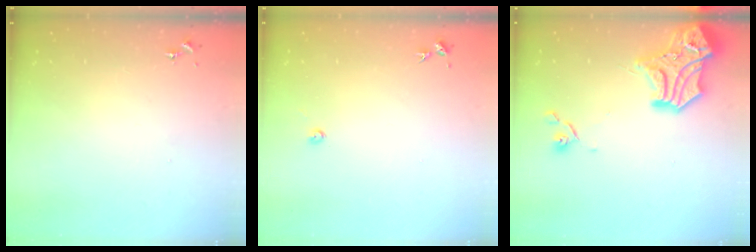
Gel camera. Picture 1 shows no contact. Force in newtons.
{"total": 2.2, "press": 2.2, "slide": 0.3}
{"total": 17.6, "press": 17.4, "slide": 2.2}